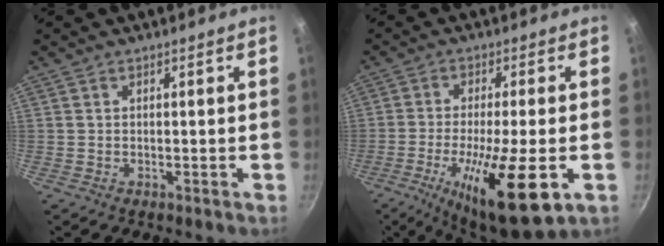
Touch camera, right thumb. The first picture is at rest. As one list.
[{"total": 17.6, "force": [-6.0, 4.2, 16.1], "torque": [-0.265, 0.000, -0.096]}]